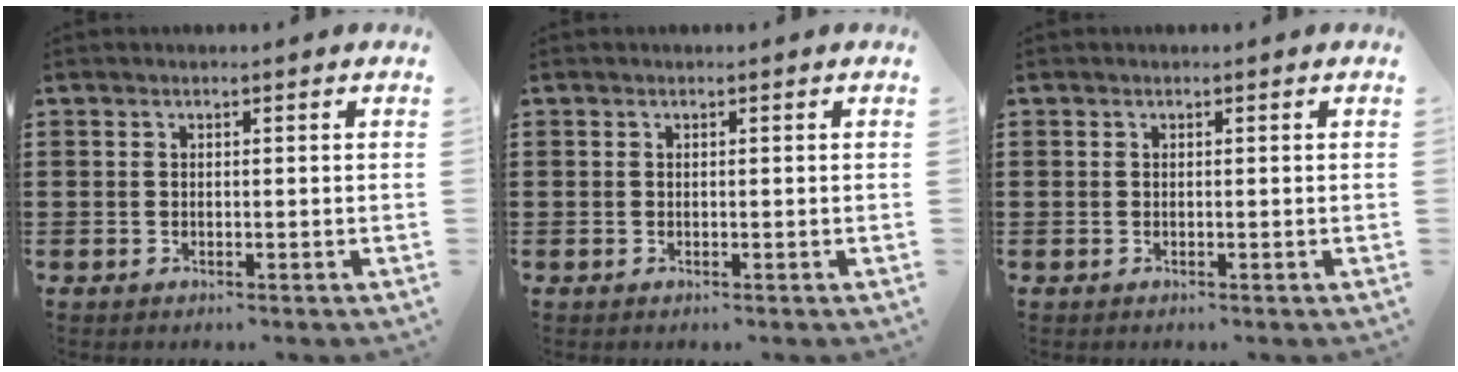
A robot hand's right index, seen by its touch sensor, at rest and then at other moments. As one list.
[{"total": 0.0}, {"total": 0.0}]